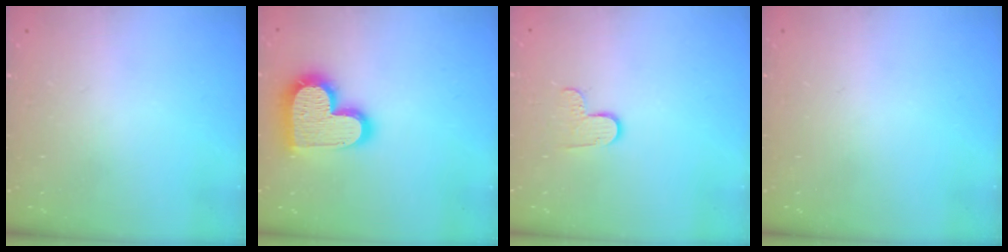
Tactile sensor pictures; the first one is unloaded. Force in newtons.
{"total": 17.5, "press": 17.4, "slide": 1.3}
{"total": 6.0, "press": 6.0, "slide": 0.4}
{"total": 0.0}